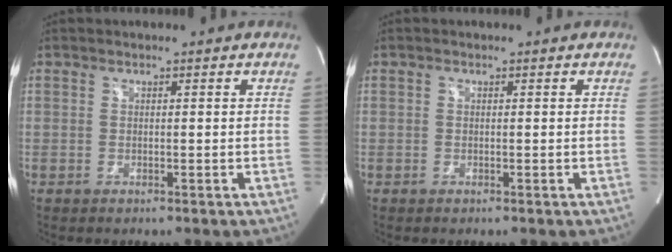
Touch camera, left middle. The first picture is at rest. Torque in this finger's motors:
{"motor_torque": [1.25, -0.34, 0.55, 0.16]}